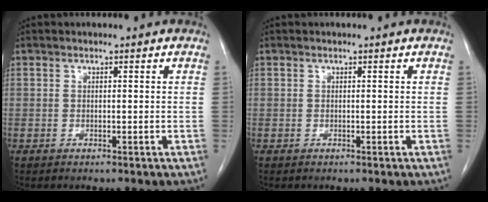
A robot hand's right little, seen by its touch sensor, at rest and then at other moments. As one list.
[{"total": 0.0}]